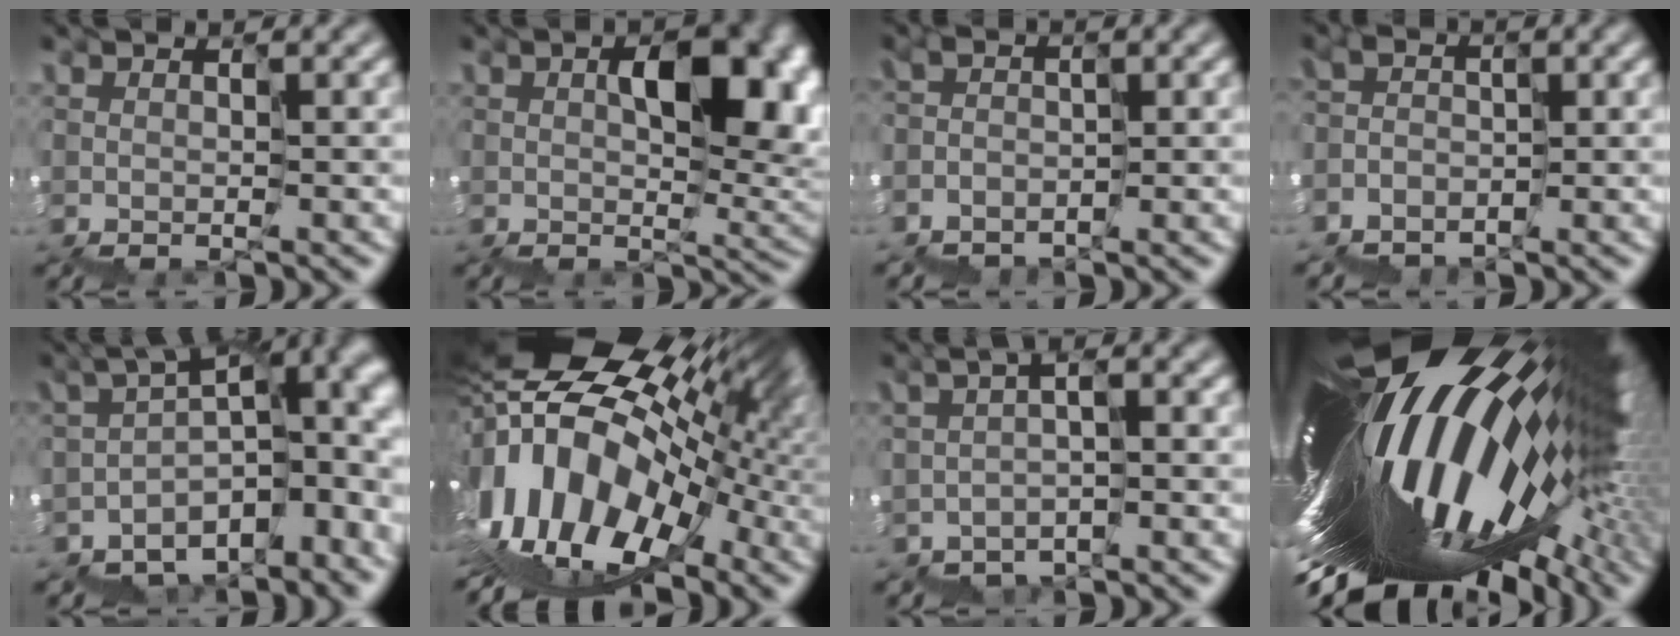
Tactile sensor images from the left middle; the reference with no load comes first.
{"total": 8.4, "force": [1.3, 4.9, 6.7], "torque": [-0.078, -0.008, 0.034]}
{"total": 2.7, "force": [-2.2, 0.6, -1.4], "torque": [0.023, -0.004, -0.041]}
{"total": 3.1, "force": [-2.6, 1.2, -1.2], "torque": [0.026, -0.005, -0.045]}
{"total": 11.2, "force": [-4.0, 6.0, 8.6], "torque": [-0.118, -0.013, -0.046]}
{"total": 15.2, "force": [-0.4, 9.6, 11.7], "torque": [-0.171, 0.011, 0.008]}
{"total": 2.0, "force": [-1.5, -0.8, -1.1], "torque": [0.021, -0.002, -0.024]}
{"total": 17.4, "force": [-0.7, 7.2, 15.8], "torque": [-0.258, -0.027, -0.014]}